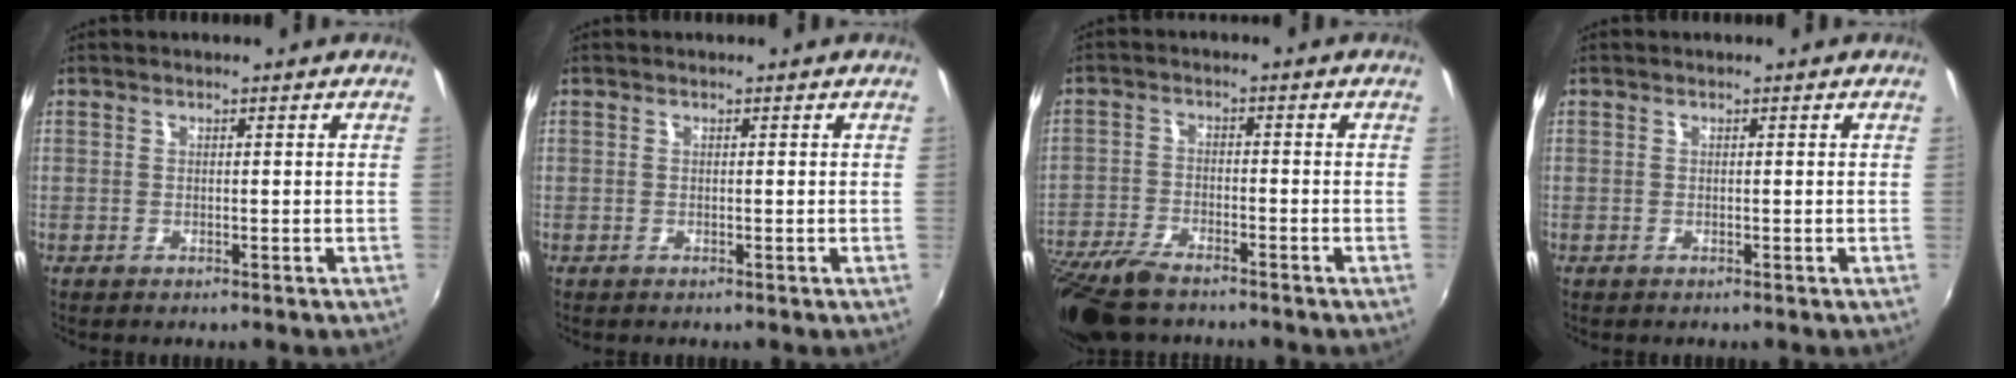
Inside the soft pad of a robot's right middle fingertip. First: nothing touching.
{"total": 0.0}
{"total": 12.1, "force": [-9.8, 3.9, 6.0], "torque": [-0.152, -0.029, -0.188]}
{"total": 0.0}